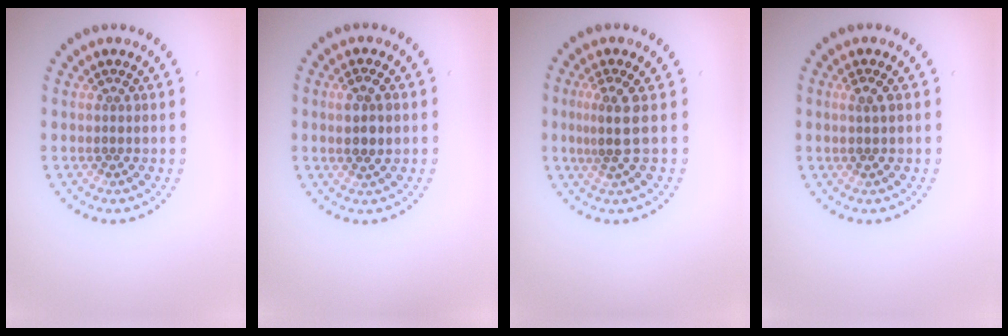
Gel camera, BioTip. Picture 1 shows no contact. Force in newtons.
{"total": 2.1, "press": 2.0, "slide": 0.6}
{"total": 2.6, "press": 2.0, "slide": 1.7}
{"total": 0.9, "press": 0.8, "slide": 0.5}